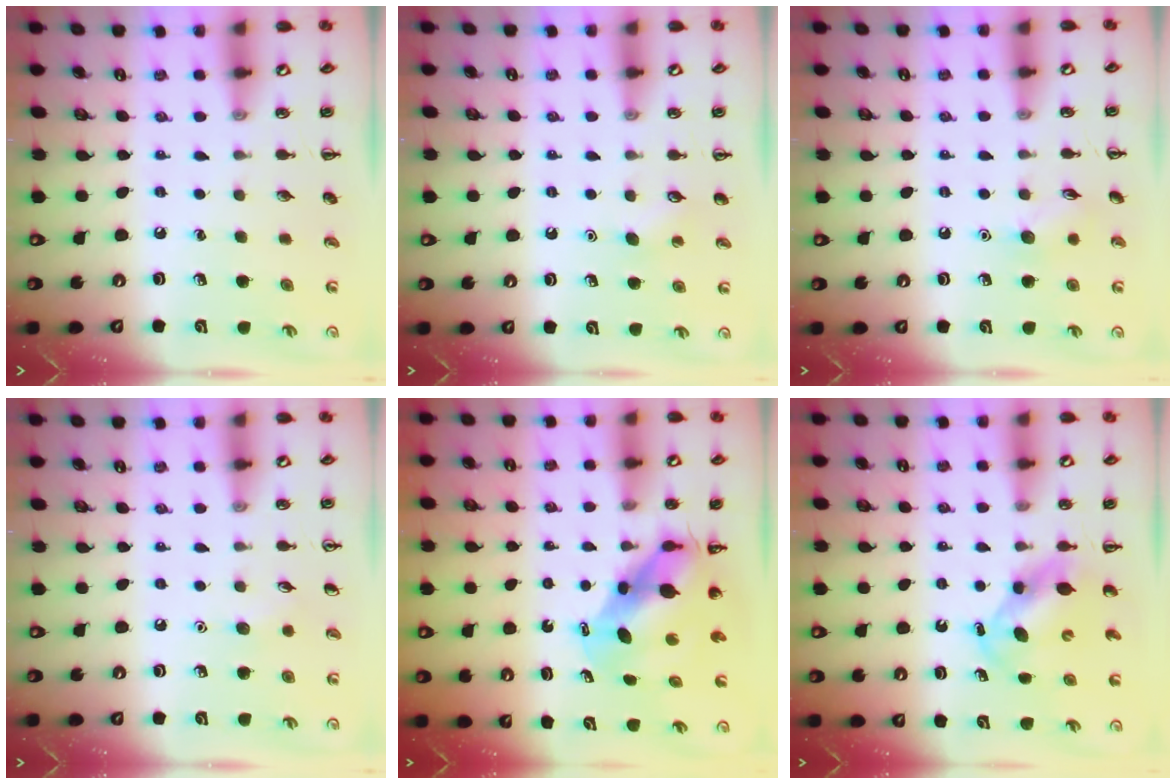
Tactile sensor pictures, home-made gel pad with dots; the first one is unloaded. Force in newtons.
{"total": 2.8, "press": 2.7, "slide": 0.7}
{"total": 6.2, "press": 6.1, "slide": 1.2}
{"total": 3.9, "press": 3.8, "slide": 1.0}
{"total": 6.4, "press": 6.2, "slide": 1.6}
{"total": 6.6, "press": 6.5, "slide": 1.0}